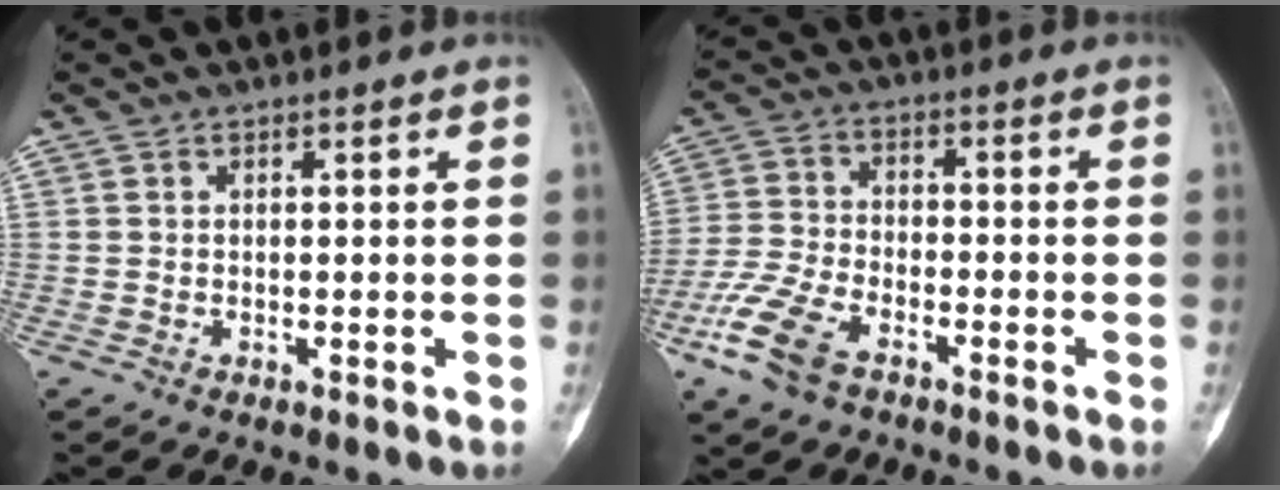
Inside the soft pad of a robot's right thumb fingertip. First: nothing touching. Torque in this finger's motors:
{"motor_torque": [0.00, 0.31, 1.08, -0.44, 0.09]}